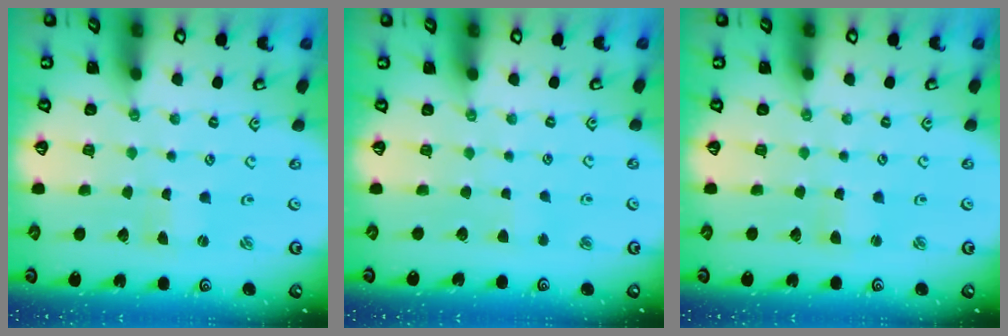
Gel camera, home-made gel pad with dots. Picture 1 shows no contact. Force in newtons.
{"total": 2.4, "press": 2.4, "slide": 0.3}
{"total": 2.7, "press": 2.7, "slide": 0.3}